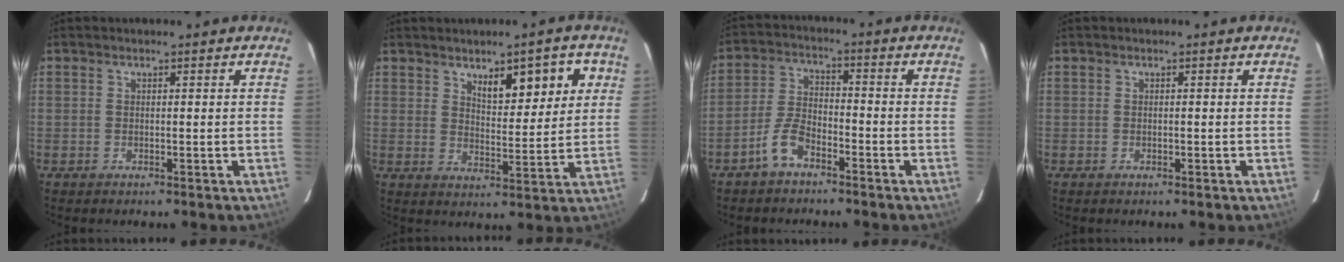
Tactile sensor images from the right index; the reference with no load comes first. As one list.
[{"total": 8.4, "force": [4.2, 3.0, 6.7], "torque": [-0.090, 0.004, 0.065]}, {"total": 5.6, "force": [-3.7, 2.4, 3.5], "torque": [-0.084, 0.009, -0.074]}, {"total": 0.0}]